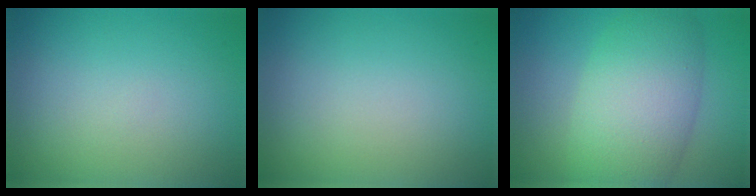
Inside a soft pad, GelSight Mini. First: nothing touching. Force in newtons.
{"total": 0.0}
{"total": 8.9, "press": 8.9, "slide": 0.4}